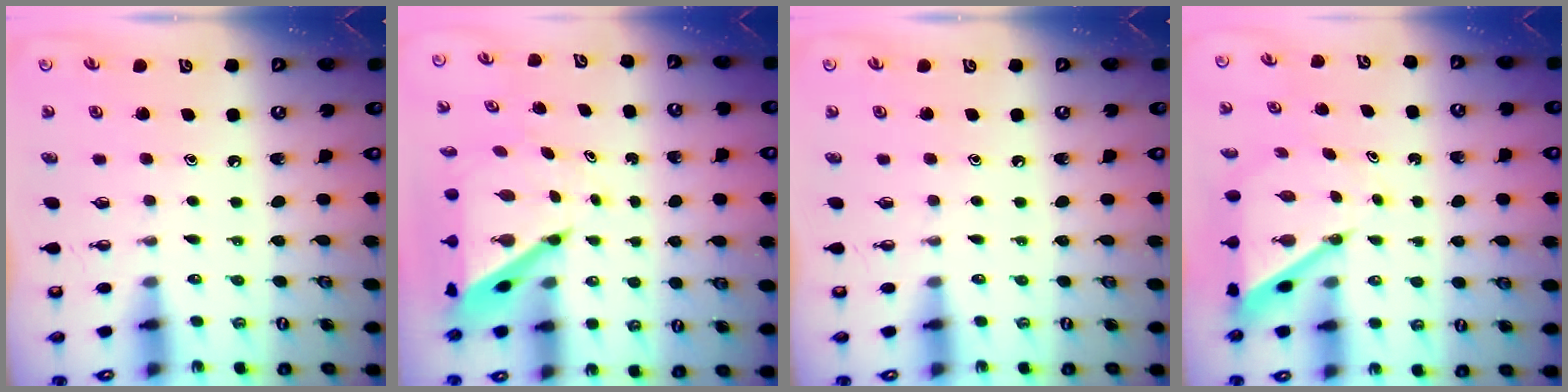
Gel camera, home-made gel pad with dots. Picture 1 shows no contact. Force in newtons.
{"total": 6.8, "press": 6.8, "slide": 0.5}
{"total": 0.0}
{"total": 6.4, "press": 6.4, "slide": 0.5}